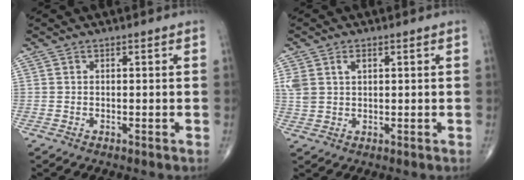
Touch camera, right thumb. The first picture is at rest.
{"total": 4.6, "force": [1.7, 2.9, 3.1], "torque": [-0.070, 0.007, 0.040]}